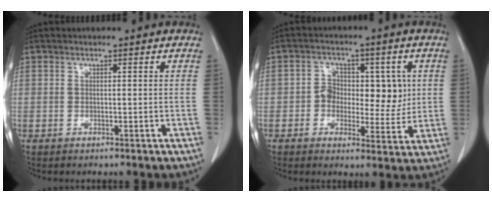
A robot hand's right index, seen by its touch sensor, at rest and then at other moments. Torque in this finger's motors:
{"motor_torque": [0.17, 0.04, 0.12, 0.04]}